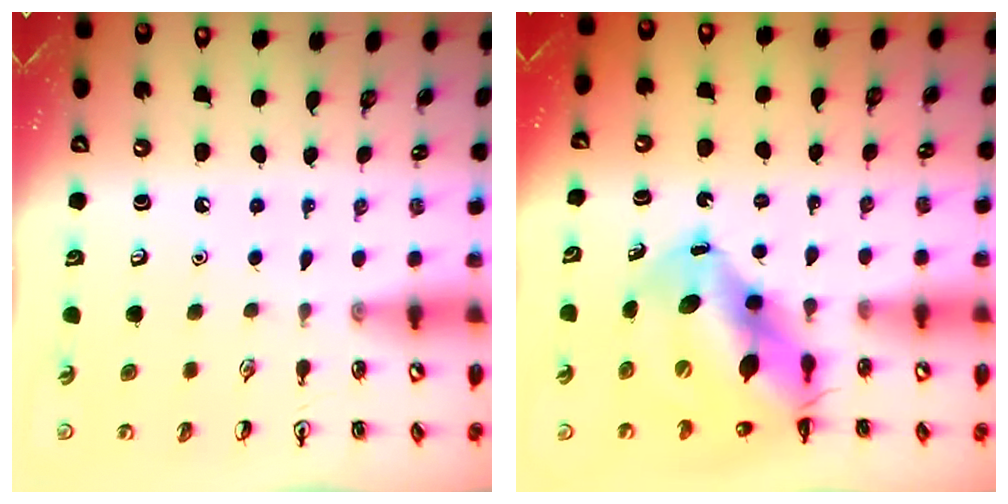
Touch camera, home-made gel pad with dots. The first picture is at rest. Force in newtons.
{"total": 14.1, "press": 13.6, "slide": 3.7}